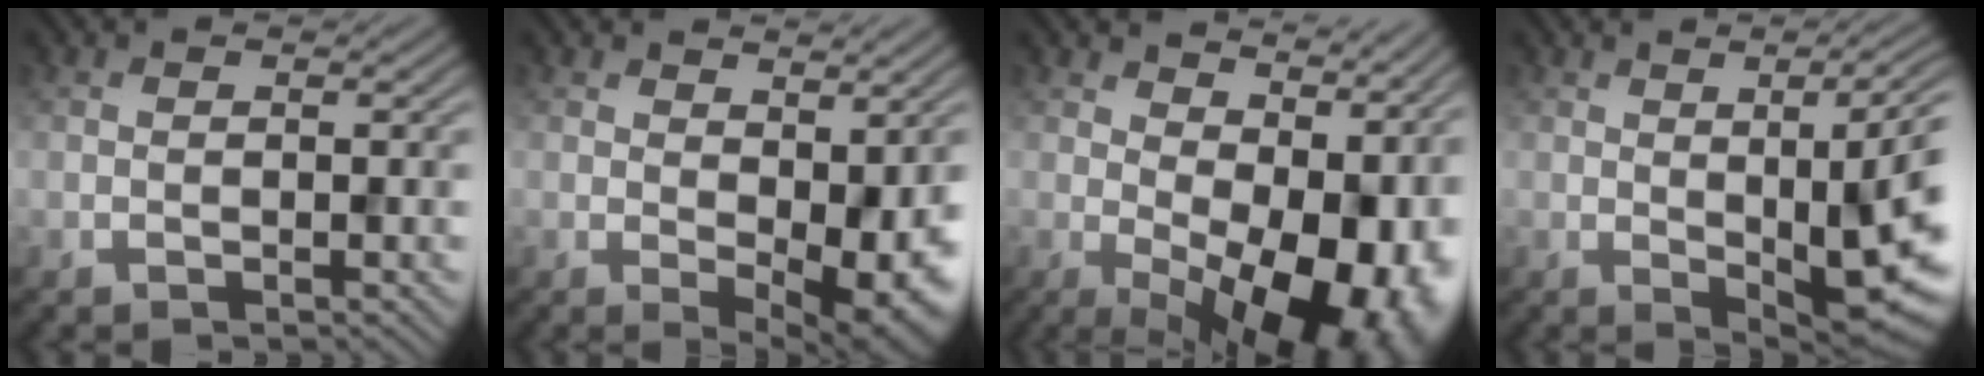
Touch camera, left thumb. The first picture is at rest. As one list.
[{"total": 8.3, "force": [0.3, 4.2, 7.1], "torque": [-0.104, -0.017, 0.017]}, {"total": 15.9, "force": [0.9, 9.2, 12.9], "torque": [-0.144, -0.023, 0.049]}, {"total": 11.2, "force": [0.6, 3.4, 10.6], "torque": [-0.137, 0.000, 0.009]}]